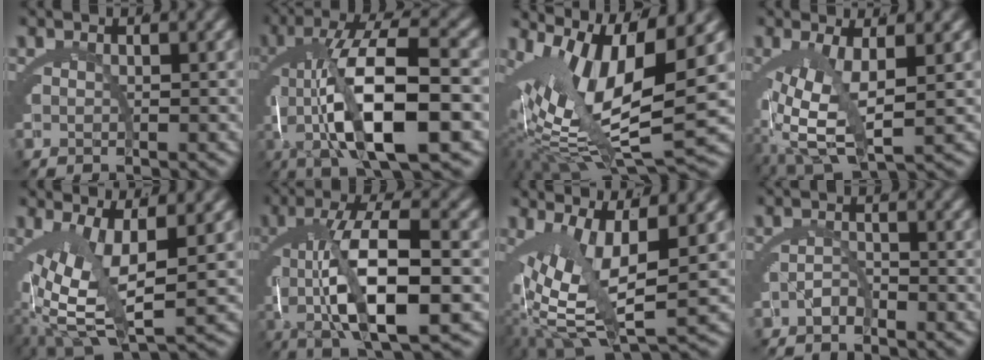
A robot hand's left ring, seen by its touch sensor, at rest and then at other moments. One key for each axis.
{"total": 11.4, "fx": -1.7, "fy": 3.7, "fz": 10.7, "tx": -0.191, "ty": -0.003, "tz": -0.014}
{"total": 13.4, "fx": -0.7, "fy": 7.2, "fz": 11.3, "tx": -0.204, "ty": -0.032, "tz": 0.004}
{"total": 8.1, "fx": -2.5, "fy": 4.0, "fz": 6.5, "tx": -0.136, "ty": -0.047, "tz": -0.014}
{"total": 8.0, "fx": -1.6, "fy": 4.0, "fz": 6.7, "tx": -0.138, "ty": -0.047, "tz": 0.003}
{"total": 10.0, "fx": -1.2, "fy": 3.2, "fz": 9.4, "tx": -0.165, "ty": -0.006, "tz": -0.007}
{"total": 8.0, "fx": -0.8, "fy": 3.6, "fz": 7.2, "tx": -0.140, "ty": -0.035, "tz": 0.013}
{"total": 1.4, "fx": -1.3, "fy": 0.0, "fz": 0.5, "tx": -0.010, "ty": -0.008, "tz": -0.023}